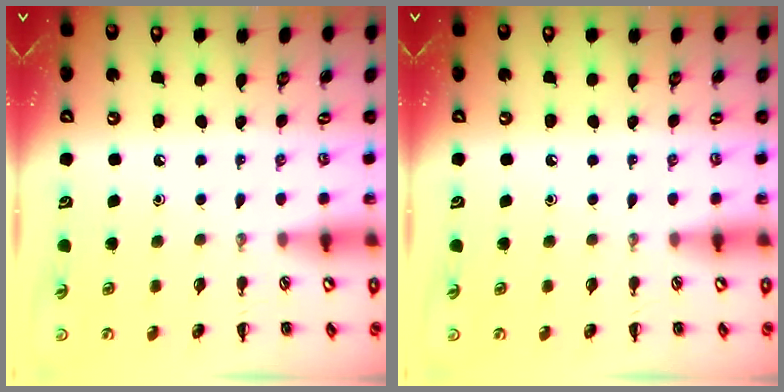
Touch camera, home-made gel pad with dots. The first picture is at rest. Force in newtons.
{"total": 0.0}